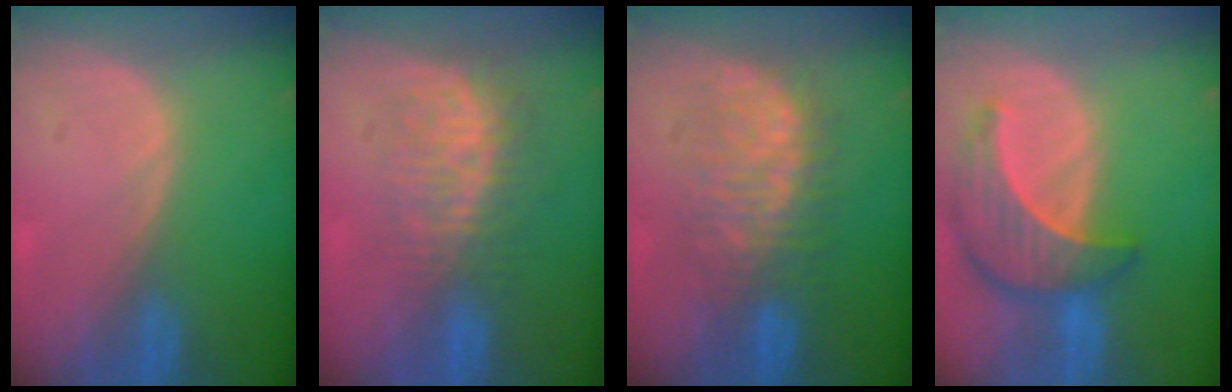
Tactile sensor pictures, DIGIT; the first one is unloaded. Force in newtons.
{"total": 8.6, "press": 7.4, "slide": 4.4}
{"total": 8.0, "press": 8.0, "slide": 0.2}
{"total": 8.7, "press": 7.9, "slide": 3.7}